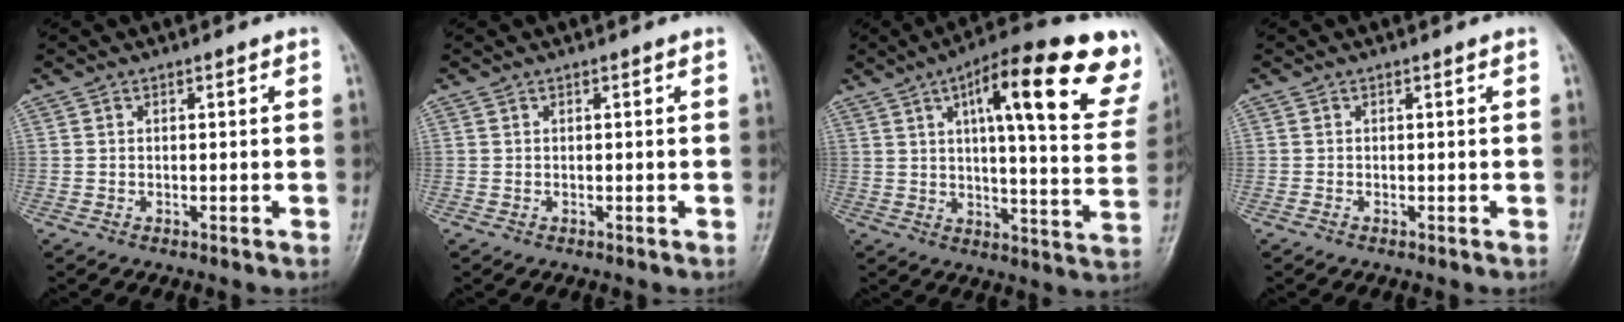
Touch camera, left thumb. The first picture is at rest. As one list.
[{"total": 0.0}, {"total": 24.4, "force": [11.8, 6.8, 20.3], "torque": [-0.254, -0.016, 0.158]}, {"total": 0.0}]